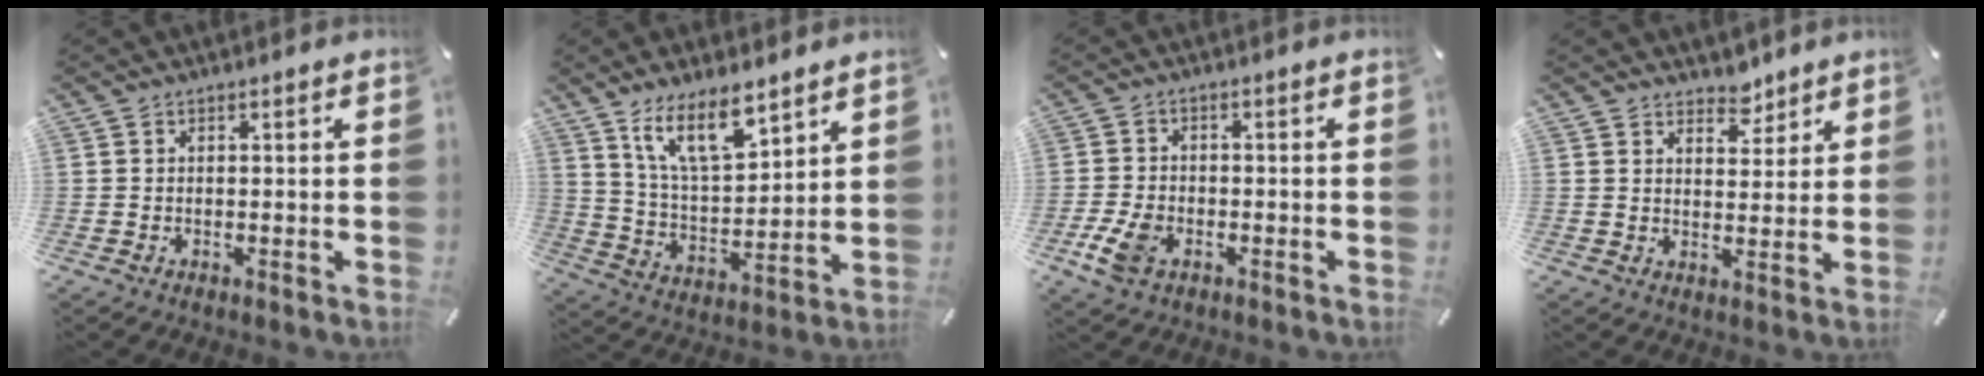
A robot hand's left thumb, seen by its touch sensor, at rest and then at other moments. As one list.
[{"total": 13.2, "force": [9.4, 5.0, 7.7], "torque": [-0.151, -0.042, 0.172]}, {"total": 5.9, "force": [-2.5, 3.8, 3.7], "torque": [-0.092, 0.004, -0.050]}, {"total": 4.9, "force": [4.1, 2.6, 0.4], "torque": [0.010, -0.029, 0.072]}]